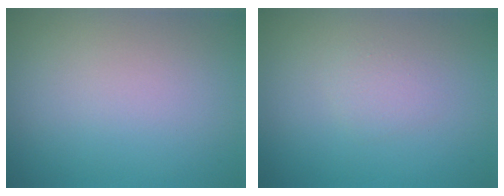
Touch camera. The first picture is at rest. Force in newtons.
{"total": 1.0, "press": 1.0, "slide": 0.0}